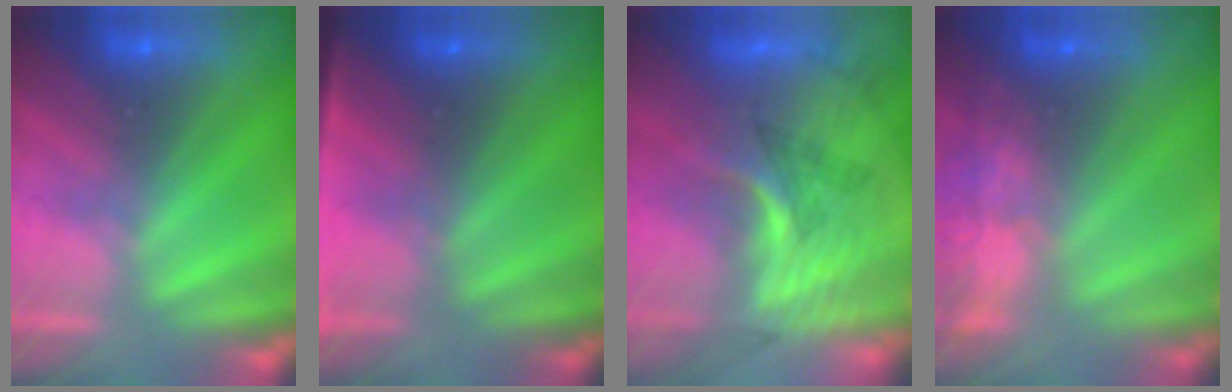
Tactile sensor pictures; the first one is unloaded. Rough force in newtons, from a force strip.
{"total": 4.7}
{"total": 3.1}
{"total": 7.6}